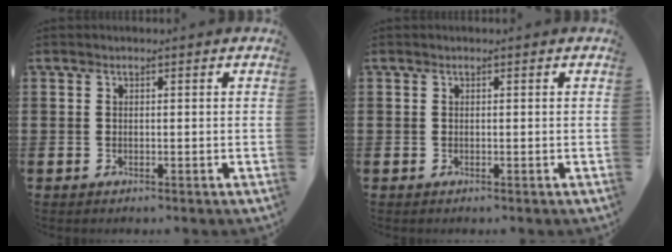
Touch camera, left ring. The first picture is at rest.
{"total": 0.0}